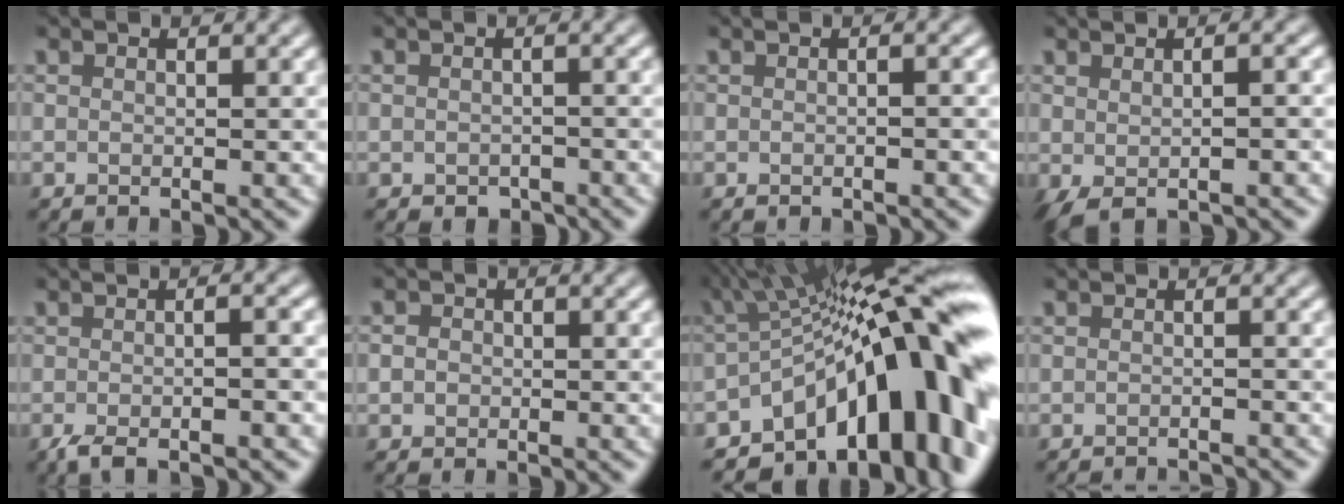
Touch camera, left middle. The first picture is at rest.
{"total": 1.1, "force": [-0.6, 0.9, 0.3], "torque": [-0.003, -0.006, -0.011]}
{"total": 0.7, "force": [-0.2, 0.1, 0.6], "torque": [-0.008, 0.001, -0.003]}
{"total": 3.2, "force": [-0.5, 1.1, 3.0], "torque": [-0.044, 0.001, 0.000]}
{"total": 3.8, "force": [-1.9, 0.9, 3.1], "torque": [-0.046, -0.003, -0.039]}
{"total": 1.3, "force": [-0.1, 1.2, 0.5], "torque": [0.001, 0.000, -0.013]}
{"total": 17.0, "force": [-5.1, 6.7, 14.7], "torque": [-0.162, 0.035, -0.091]}
{"total": 2.5, "force": [-2.3, 0.3, 0.7], "torque": [-0.002, 0.004, -0.029]}